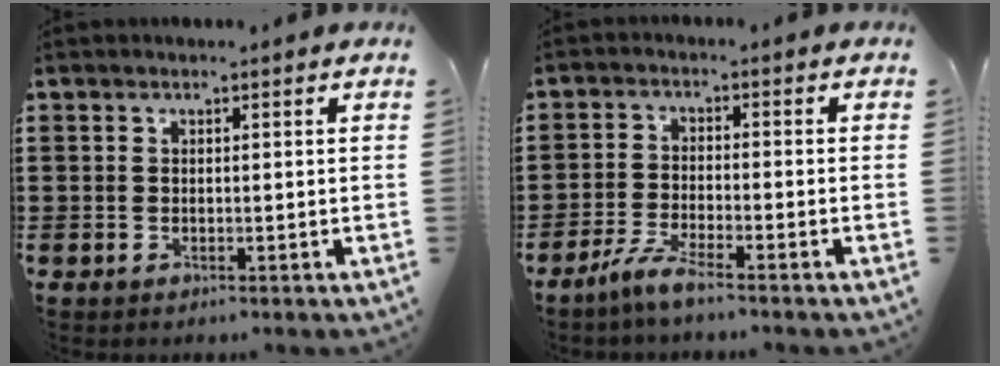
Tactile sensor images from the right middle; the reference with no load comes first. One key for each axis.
{"total": 4.3, "fx": -3.5, "fy": 0.1, "fz": 2.4, "tx": -0.061, "ty": -0.010, "tz": -0.070}